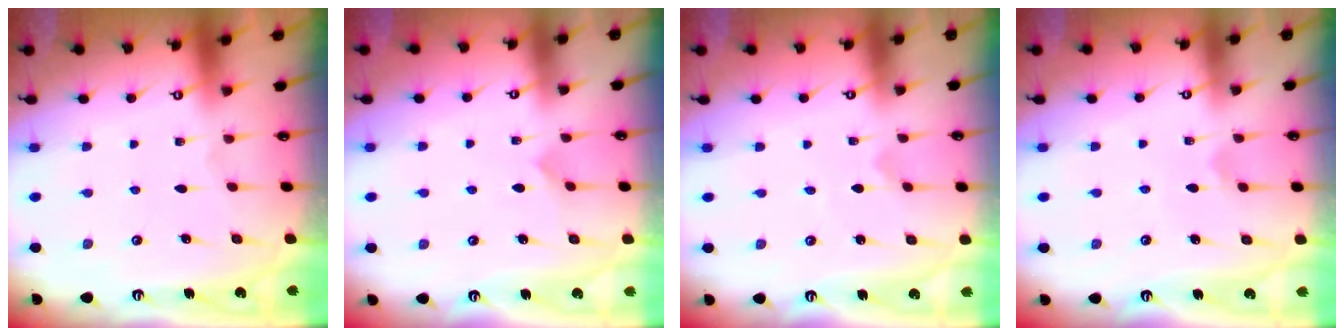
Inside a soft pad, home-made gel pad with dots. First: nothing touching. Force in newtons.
{"total": 4.3, "press": 4.2, "slide": 0.3}
{"total": 0.0}
{"total": 2.8, "press": 2.8, "slide": 0.6}